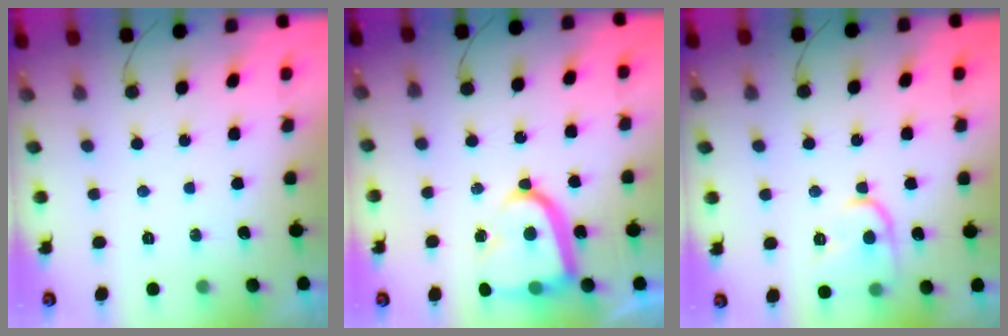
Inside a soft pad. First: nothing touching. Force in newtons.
{"total": 15.9, "press": 15.9, "slide": 1.5}
{"total": 12.6, "press": 12.6, "slide": 1.2}